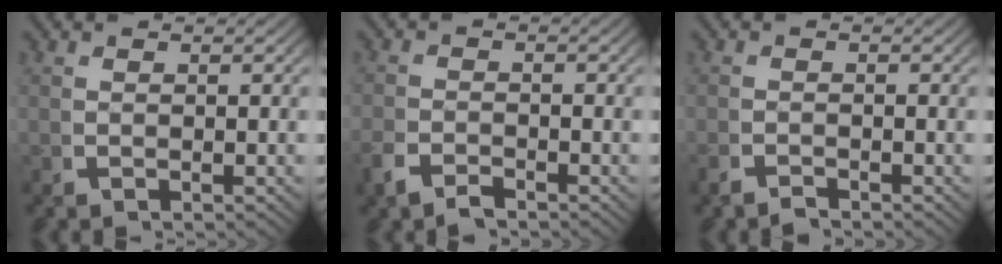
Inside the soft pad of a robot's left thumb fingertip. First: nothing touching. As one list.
[{"total": 1.9, "force": [-1.7, 0.7, 0.6], "torque": [-0.012, -0.008, -0.033]}, {"total": 1.1, "force": [-1.1, 0.1, 0.1], "torque": [0.002, -0.007, -0.022]}]